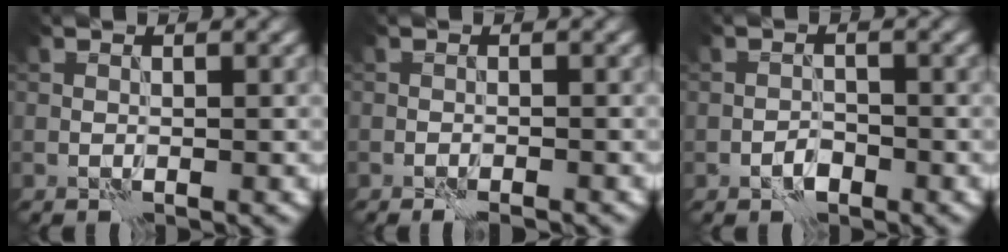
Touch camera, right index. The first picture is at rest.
{"total": 1.6, "force": [-1.4, 0.1, 0.9], "torque": [-0.023, 0.004, -0.022]}
{"total": 1.5, "force": [-1.0, 0.8, 0.7], "torque": [-0.008, 0.006, -0.021]}